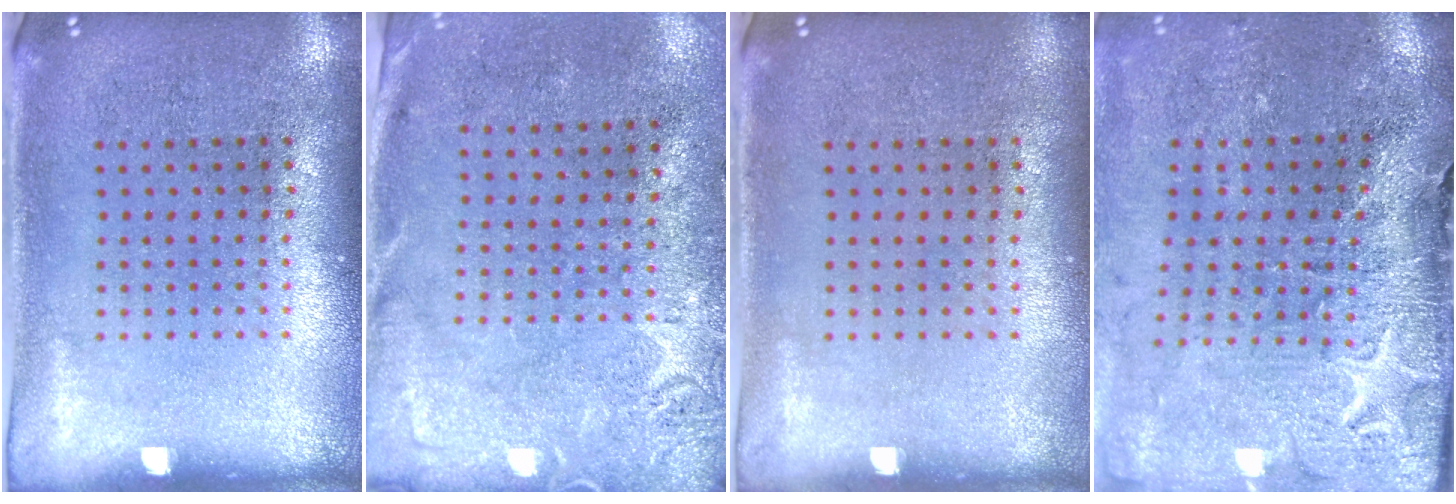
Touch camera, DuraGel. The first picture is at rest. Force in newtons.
{"total": 2.7, "press": 2.2, "slide": 1.7}
{"total": 0.0}
{"total": 3.4, "press": 3.3, "slide": 1.0}